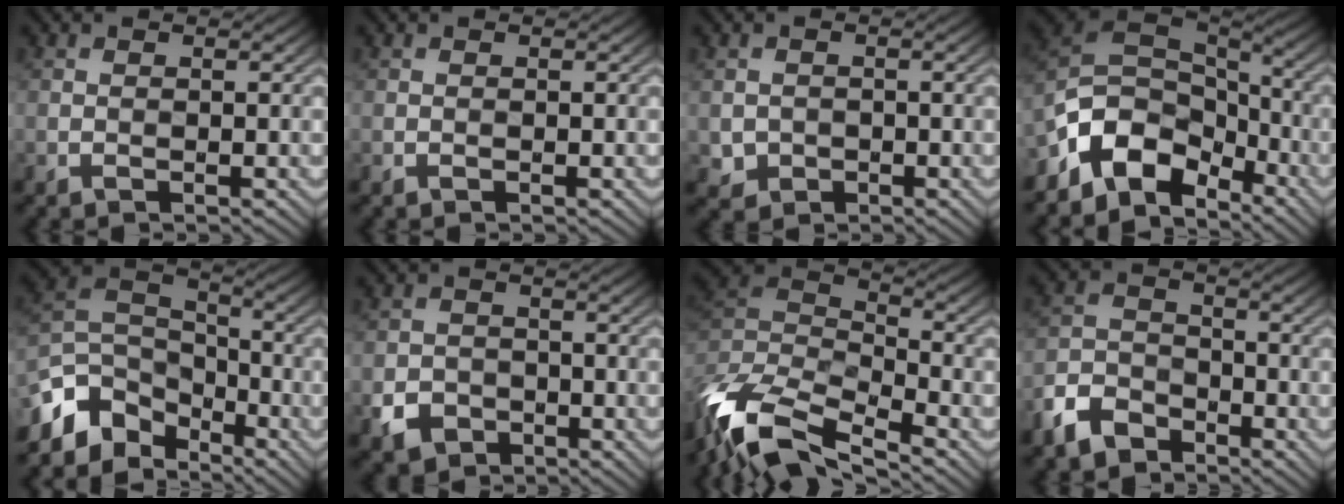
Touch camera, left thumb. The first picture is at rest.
{"total": 0.0}
{"total": 1.8, "force": [-0.5, 1.7, 0.1], "torque": [-0.005, -0.012, -0.007]}
{"total": 10.7, "force": [-5.6, 7.0, 6.0], "torque": [-0.152, -0.012, -0.100]}
{"total": 9.7, "force": [-5.9, 6.1, 4.7], "torque": [-0.122, -0.004, -0.115]}
{"total": 3.6, "force": [-1.8, 2.8, 1.2], "torque": [-0.035, -0.010, -0.031]}
{"total": 12.3, "force": [-7.7, 5.5, 7.8], "torque": [-0.212, -0.005, -0.136]}
{"total": 6.7, "force": [-4.8, 3.8, 2.9], "torque": [-0.069, -0.009, -0.107]}